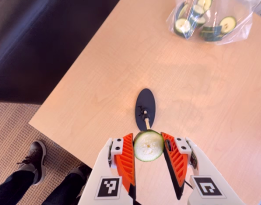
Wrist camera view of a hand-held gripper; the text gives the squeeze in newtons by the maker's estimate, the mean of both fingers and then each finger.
{"total": 10.3, "left": 10.6, "right": 10.0}